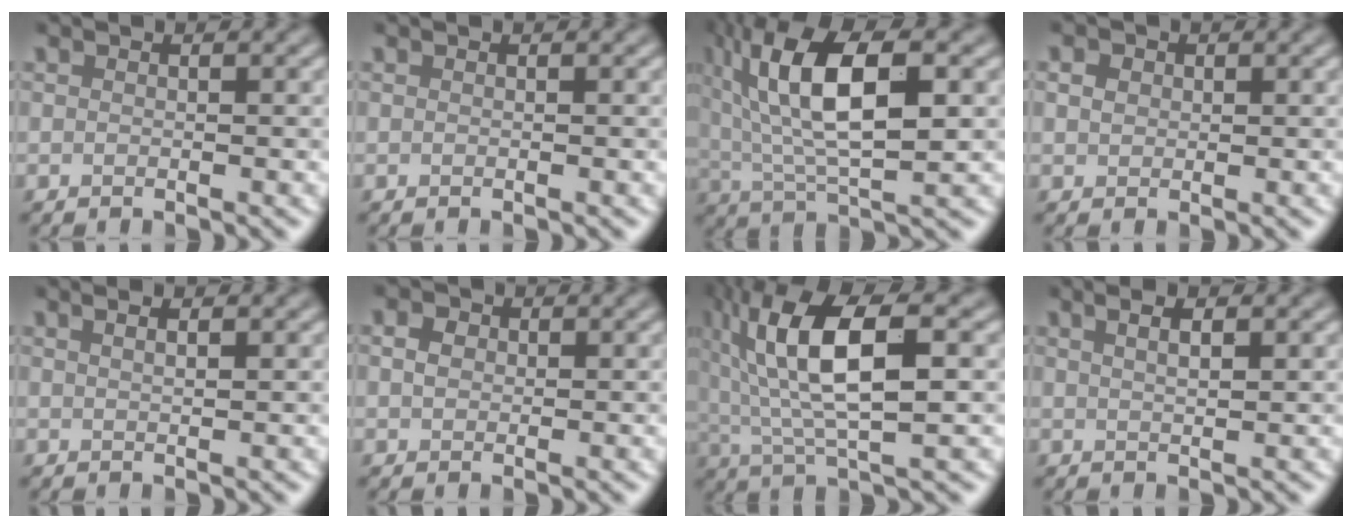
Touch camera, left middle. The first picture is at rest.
{"total": 0.0}
{"total": 11.0, "force": [2.8, 4.0, 9.9], "torque": [-0.179, 0.013, 0.046]}
{"total": 1.6, "force": [0.6, 1.3, 0.7], "torque": [-0.014, 0.007, 0.003]}
{"total": 1.7, "force": [1.0, 0.6, 1.2], "torque": [-0.005, -0.002, 0.005]}
{"total": 1.6, "force": [0.3, 1.3, 0.8], "torque": [-0.016, 0.006, -0.001]}
{"total": 10.9, "force": [2.2, 3.5, 10.1], "torque": [-0.185, 0.017, 0.038]}
{"total": 2.1, "force": [1.1, 0.6, 1.7], "torque": [-0.013, 0.002, 0.013]}